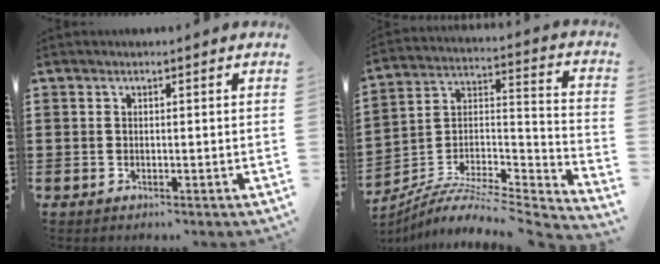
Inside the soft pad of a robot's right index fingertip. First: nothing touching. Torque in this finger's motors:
{"motor_torque": [0.15, 1.04, -0.77, -0.16]}